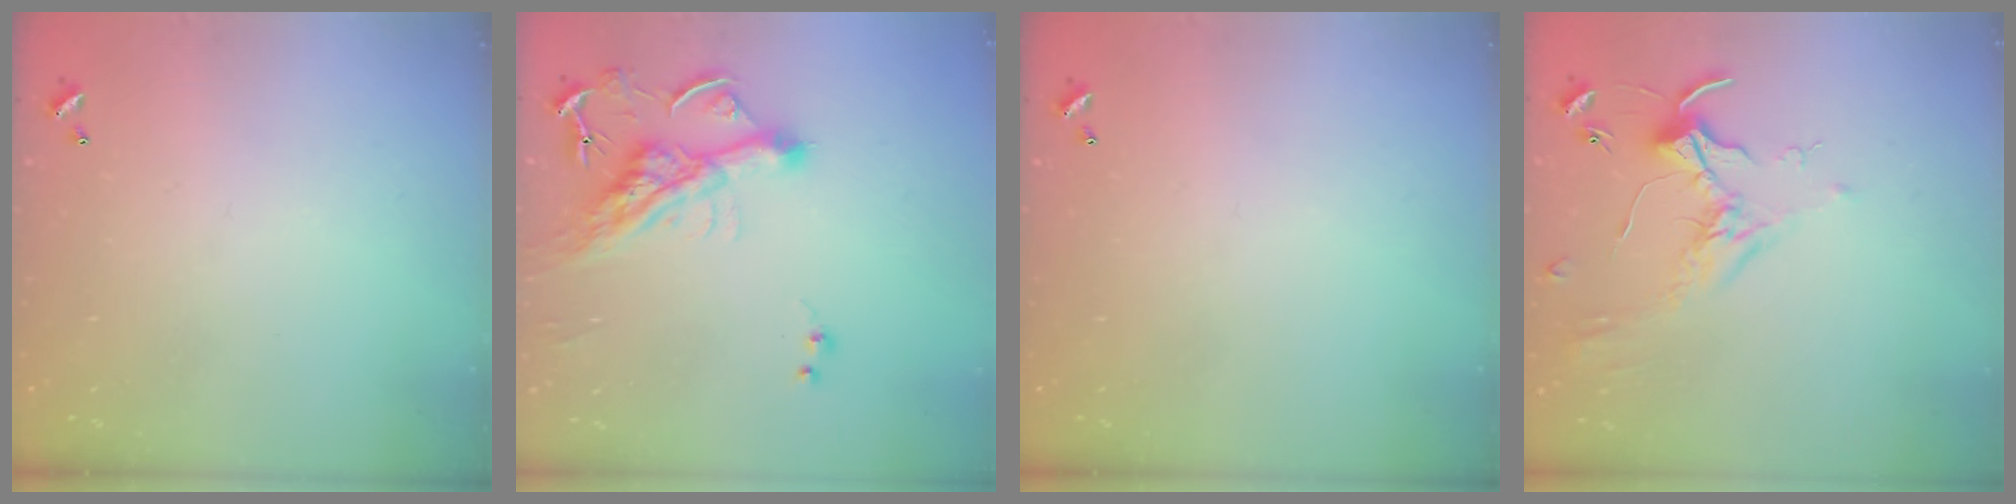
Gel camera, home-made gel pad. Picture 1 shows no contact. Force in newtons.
{"total": 9.2, "press": 9.2, "slide": 1.3}
{"total": 0.0}
{"total": 1.7, "press": 1.7, "slide": 0.4}